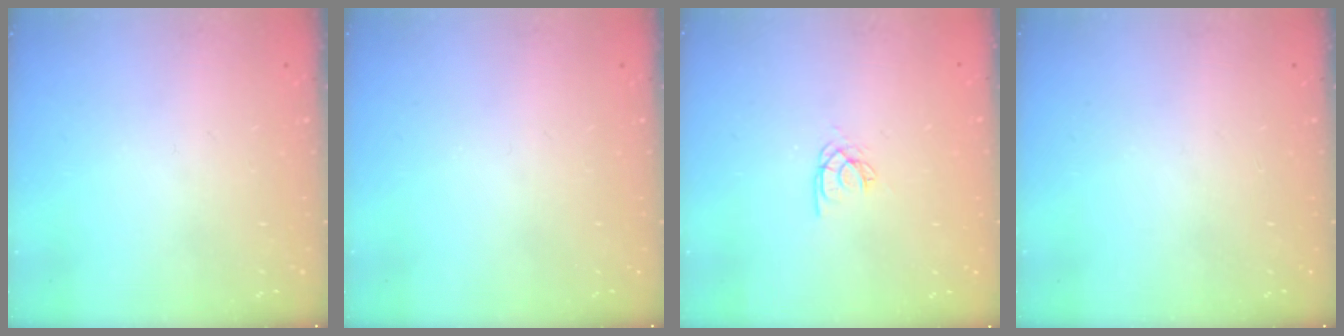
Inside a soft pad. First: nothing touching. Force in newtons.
{"total": 0.0}
{"total": 2.6, "press": 2.6, "slide": 0.1}
{"total": 0.0}